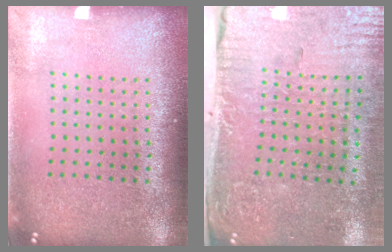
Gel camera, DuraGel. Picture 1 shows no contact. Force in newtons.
{"total": 4.9, "press": 4.1, "slide": 2.5}